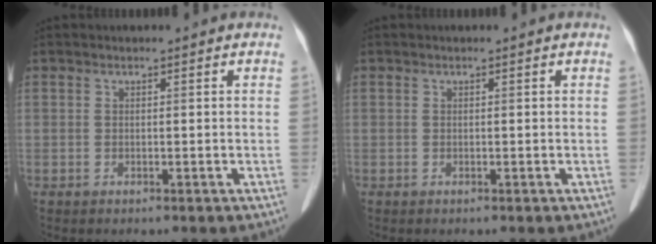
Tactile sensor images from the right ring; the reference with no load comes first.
{"total": 0.0}